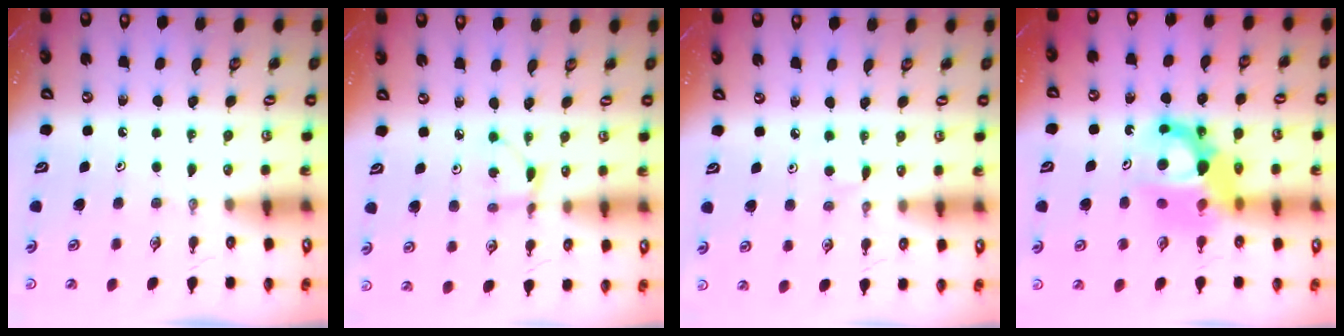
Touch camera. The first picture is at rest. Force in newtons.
{"total": 2.1, "press": 2.1, "slide": 0.3}
{"total": 3.1, "press": 3.1, "slide": 0.2}
{"total": 12.4, "press": 12.1, "slide": 2.5}